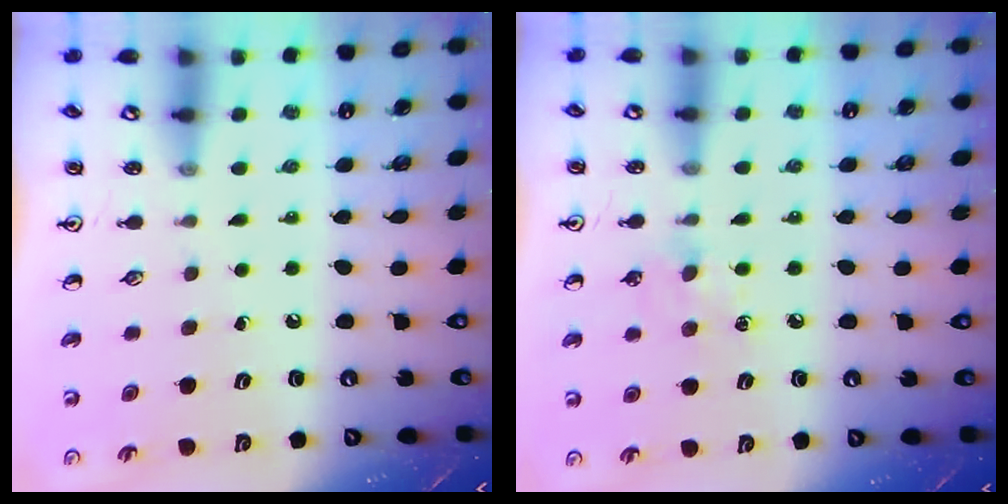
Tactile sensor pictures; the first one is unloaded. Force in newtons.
{"total": 6.2, "press": 6.1, "slide": 0.9}